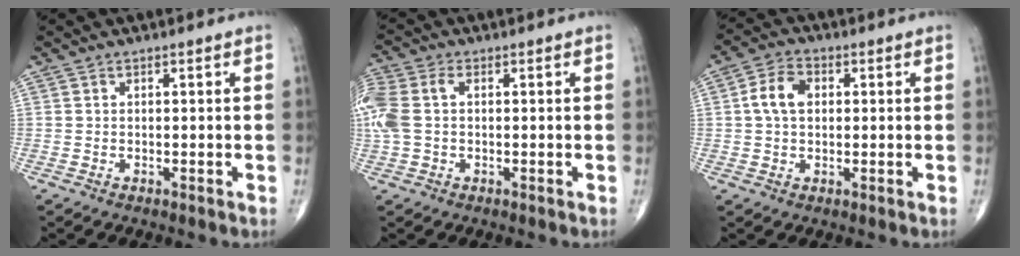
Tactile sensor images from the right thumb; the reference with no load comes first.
{"total": 9.3, "force": [0.7, 6.2, 6.9], "torque": [-0.199, 0.024, 0.017]}
{"total": 6.1, "force": [0.8, 4.2, 4.4], "torque": [-0.082, 0.014, 0.009]}